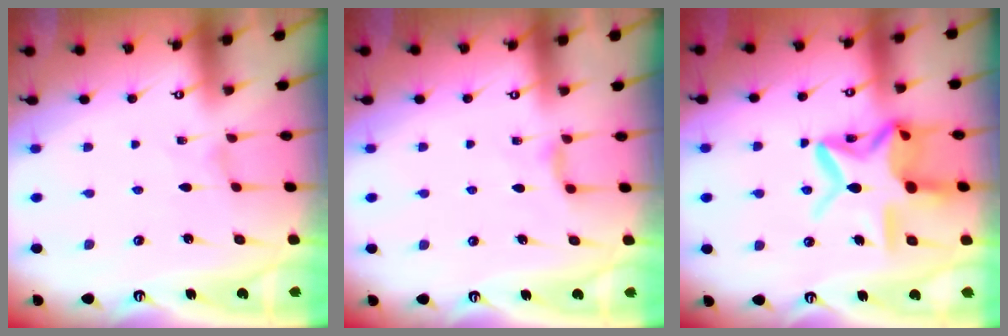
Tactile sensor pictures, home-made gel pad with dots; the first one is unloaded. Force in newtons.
{"total": 3.8, "press": 3.7, "slide": 0.6}
{"total": 17.6, "press": 17.5, "slide": 1.5}